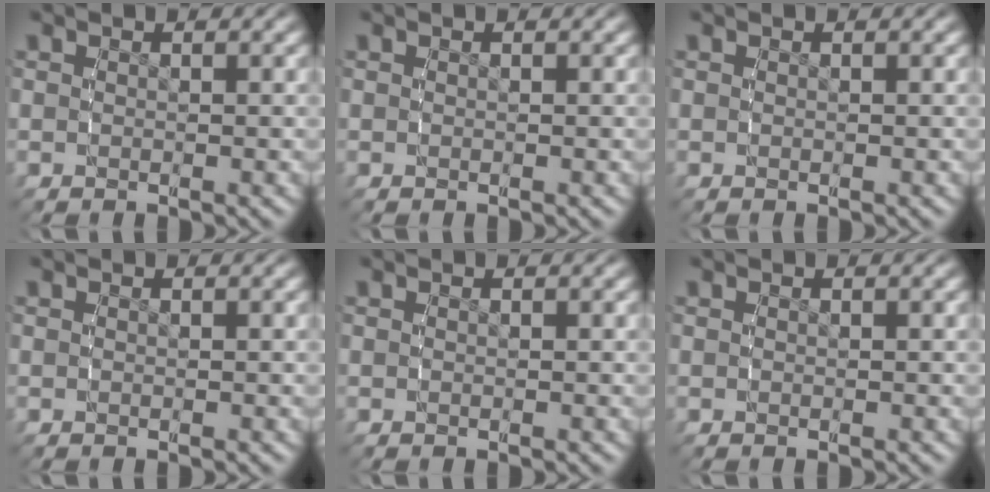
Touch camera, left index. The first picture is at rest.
{"total": 0.0}
{"total": 0.0}
{"total": 0.0}
{"total": 0.0}
{"total": 0.0}